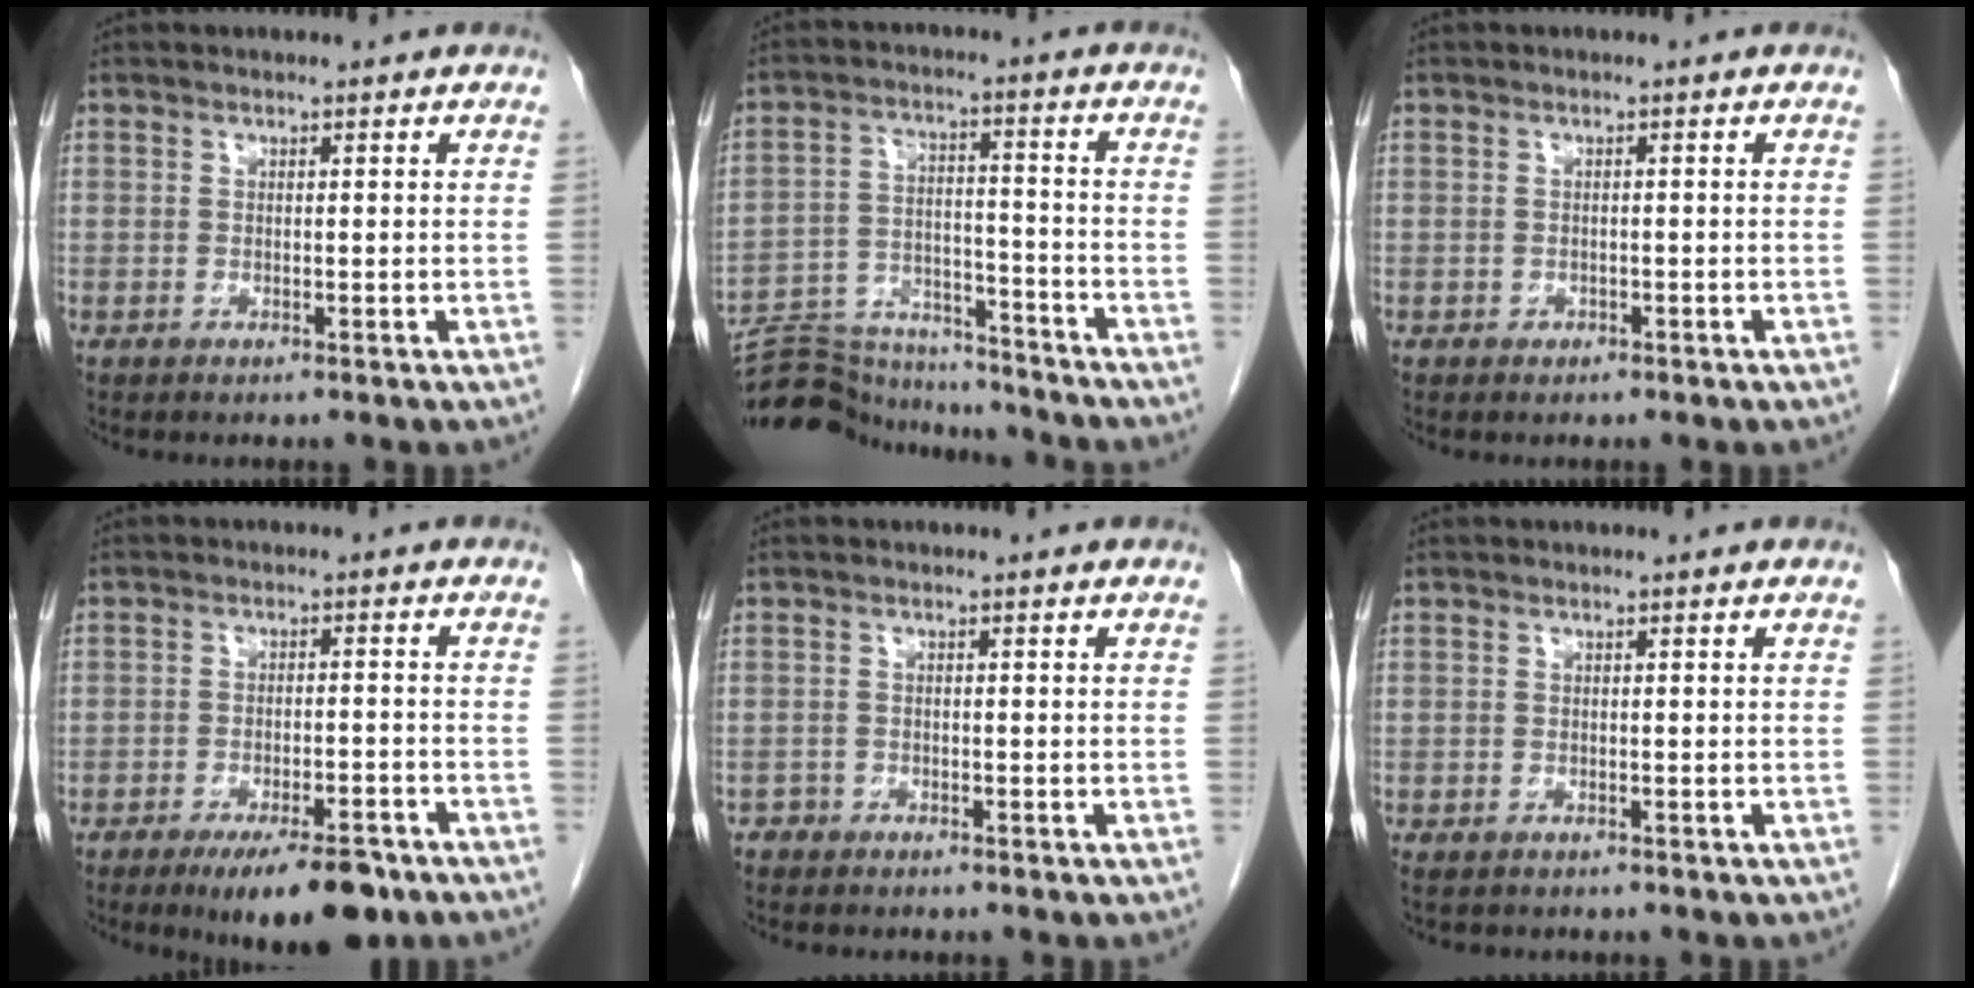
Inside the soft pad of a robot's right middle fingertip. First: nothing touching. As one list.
[{"total": 15.8, "force": [-15.2, 2.7, 2.9], "torque": [-0.052, 0.022, -0.234]}, {"total": 0.6, "force": [-0.3, 0.5, 0.2], "torque": [-0.003, 0.002, -0.004]}, {"total": 9.7, "force": [-6.8, 2.9, 6.3], "torque": [-0.083, -0.006, -0.101]}, {"total": 1.2, "force": [-1.0, 0.7, -0.2], "torque": [0.000, 0.004, -0.022]}, {"total": 1.7, "force": [-1.4, 0.7, 0.6], "torque": [-0.011, -0.003, -0.017]}]